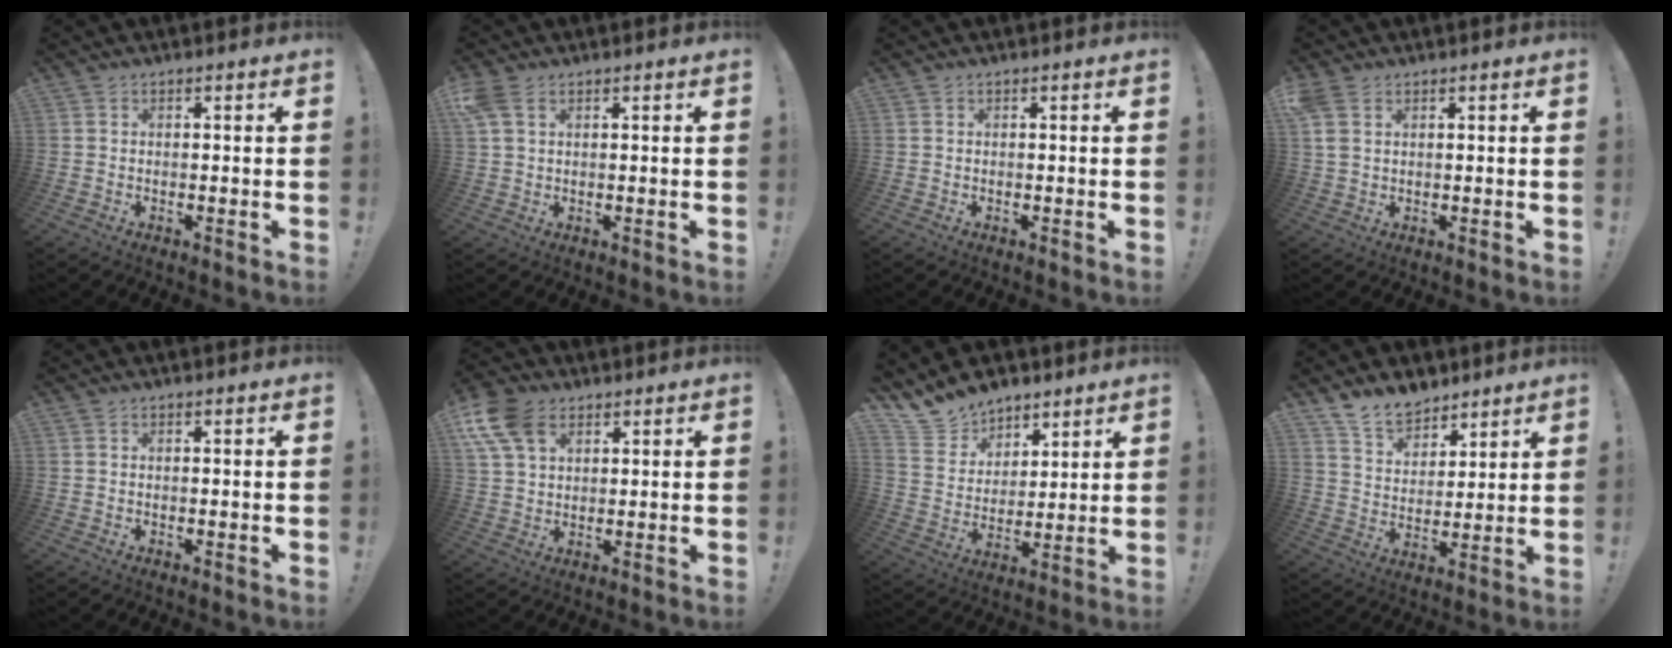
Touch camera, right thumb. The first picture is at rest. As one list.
[{"total": 4.8, "force": [2.1, 2.8, 3.3], "torque": [-0.072, 0.002, 0.043]}, {"total": 0.0}, {"total": 4.2, "force": [2.0, 2.5, 2.8], "torque": [-0.058, -0.003, 0.038]}, {"total": 0.0}, {"total": 11.9, "force": [5.3, 7.7, 7.2], "torque": [-0.143, -0.017, 0.102]}, {"total": 11.2, "force": [9.4, 6.1, 0.8], "torque": [-0.028, -0.080, 0.185]}, {"total": 10.3, "force": [8.4, 5.4, 2.4], "torque": [-0.046, -0.061, 0.165]}]